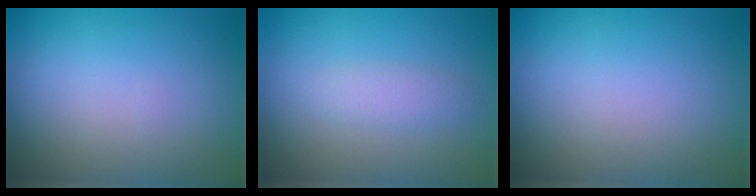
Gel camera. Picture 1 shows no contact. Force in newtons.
{"total": 1.6, "press": 1.6, "slide": 0.1}
{"total": 0.0}